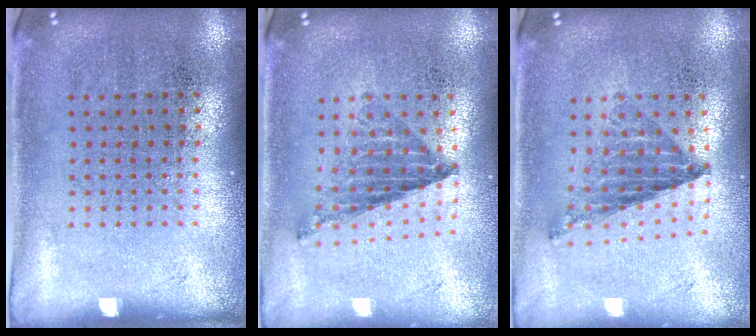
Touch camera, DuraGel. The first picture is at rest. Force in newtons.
{"total": 0.9, "press": 0.9, "slide": 0.0}
{"total": 0.9, "press": 0.9, "slide": 0.0}